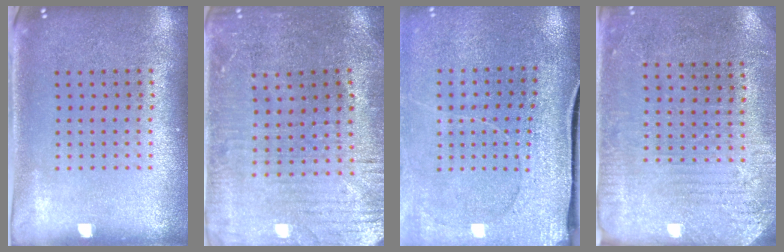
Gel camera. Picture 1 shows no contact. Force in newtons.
{"total": 1.1, "press": 1.0, "slide": 0.4}
{"total": 3.0, "press": 2.8, "slide": 1.1}
{"total": 2.8, "press": 2.4, "slide": 1.4}